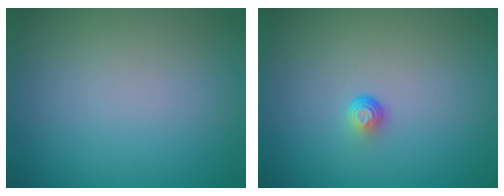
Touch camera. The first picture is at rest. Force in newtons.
{"total": 1.0, "press": 0.6, "slide": 0.8}